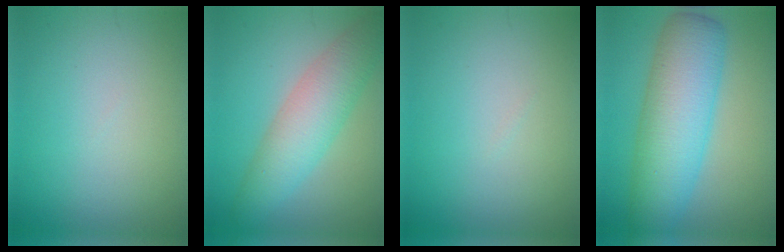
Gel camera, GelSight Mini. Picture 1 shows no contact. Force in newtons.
{"total": 5.6, "press": 5.6, "slide": 0.2}
{"total": 0.0}
{"total": 8.8, "press": 8.8, "slide": 0.0}